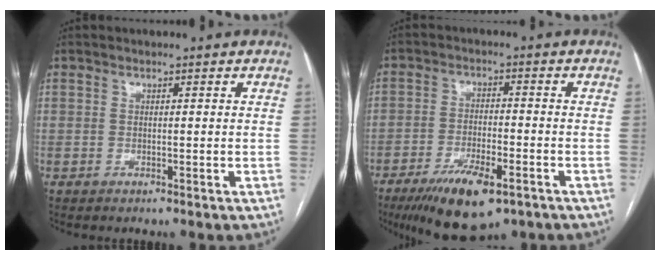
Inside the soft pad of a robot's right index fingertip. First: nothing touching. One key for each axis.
{"total": 11.2, "fx": -6.8, "fy": 3.4, "fz": 8.2, "tx": -0.141, "ty": -0.016, "tz": -0.109}